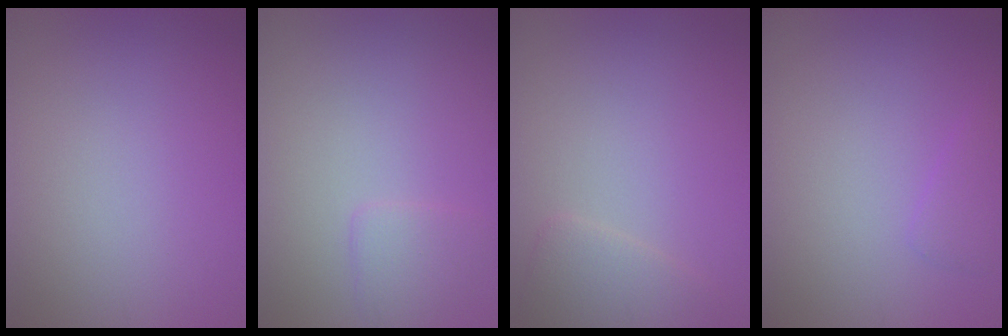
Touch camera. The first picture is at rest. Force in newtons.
{"total": 1.6, "press": 1.6, "slide": 0.1}
{"total": 2.2, "press": 2.1, "slide": 0.3}
{"total": 1.4, "press": 1.4, "slide": 0.1}